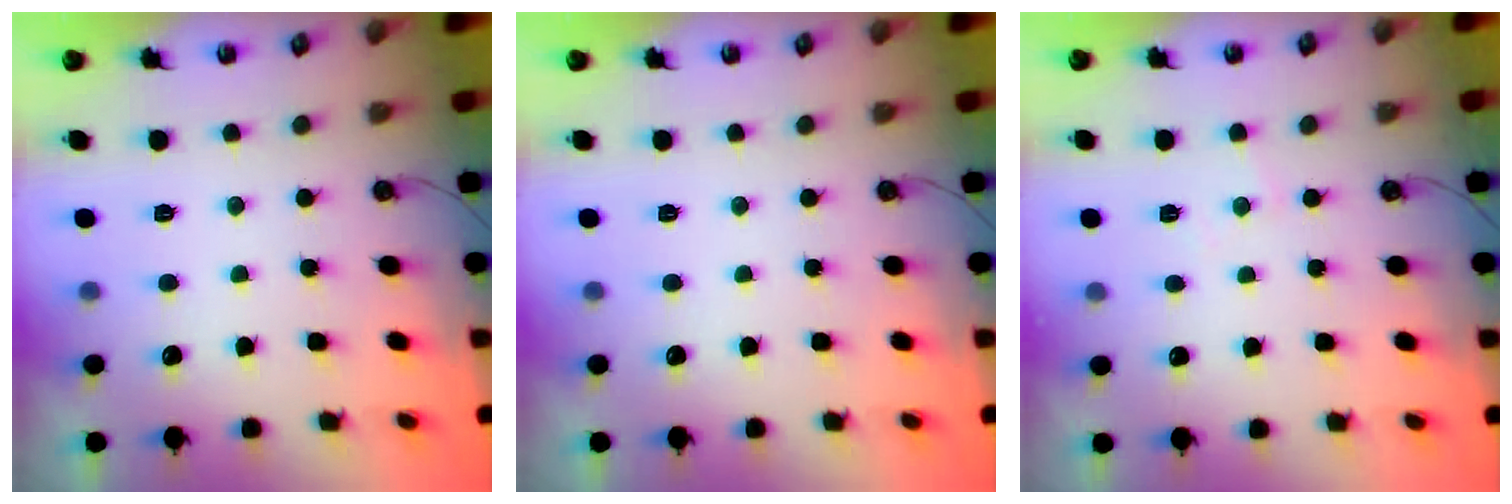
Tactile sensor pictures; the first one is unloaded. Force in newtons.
{"total": 0.0}
{"total": 3.6, "press": 3.5, "slide": 0.6}